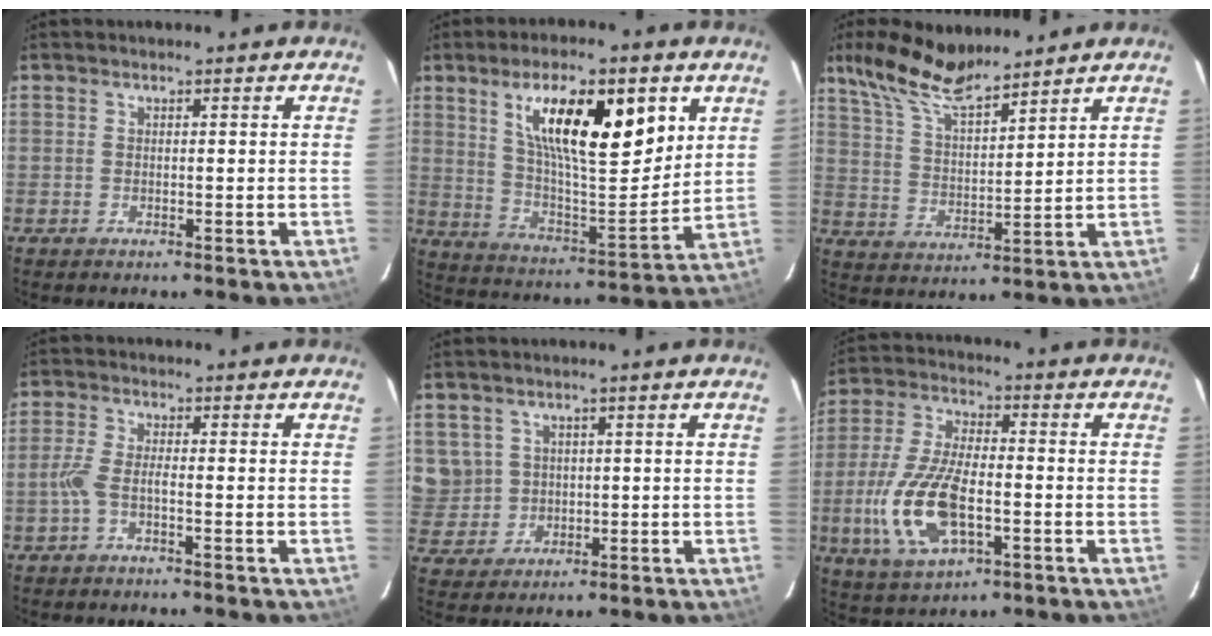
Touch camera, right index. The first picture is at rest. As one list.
[{"total": 19.6, "force": [8.5, 6.5, 16.5], "torque": [-0.261, 0.006, 0.148]}, {"total": 11.7, "force": [9.6, 2.8, 6.1], "torque": [-0.123, 0.018, 0.189]}, {"total": 2.9, "force": [-1.5, 0.3, 2.5], "torque": [-0.063, 0.002, -0.032]}, {"total": 6.5, "force": [2.0, 6.0, 1.2], "torque": [-0.025, 0.008, 0.058]}, {"total": 15.1, "force": [-4.0, 6.7, 12.9], "torque": [-0.282, -0.006, -0.073]}]